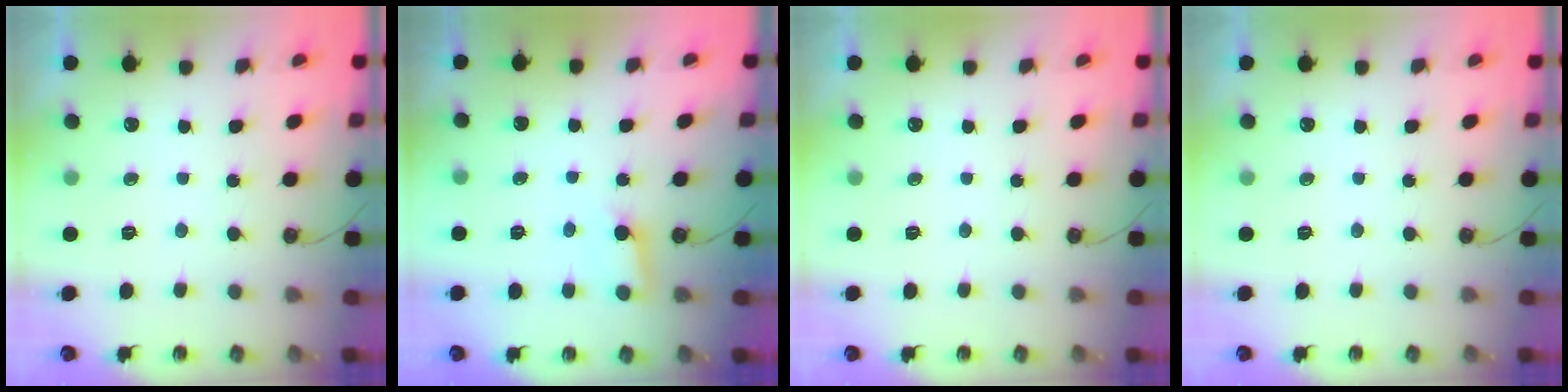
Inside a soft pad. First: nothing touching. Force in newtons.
{"total": 3.5, "press": 3.5, "slide": 0.4}
{"total": 0.0}
{"total": 0.0}